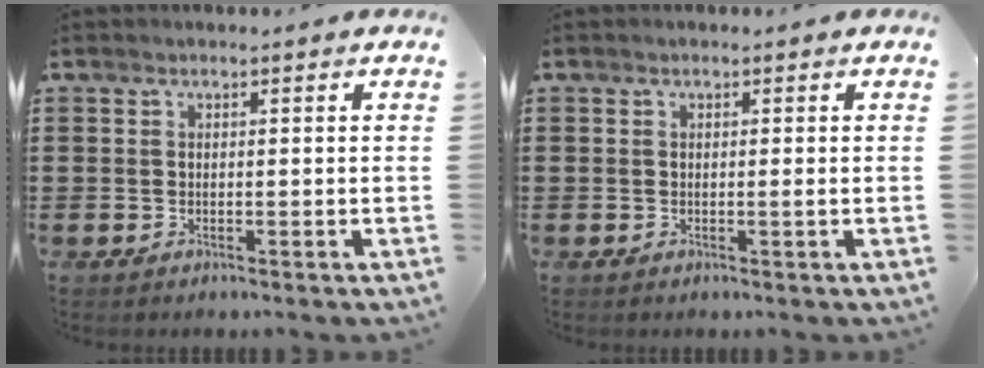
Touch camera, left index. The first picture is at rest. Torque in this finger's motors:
{"motor_torque": [0.08, 0.00, 0.00, 0.03]}